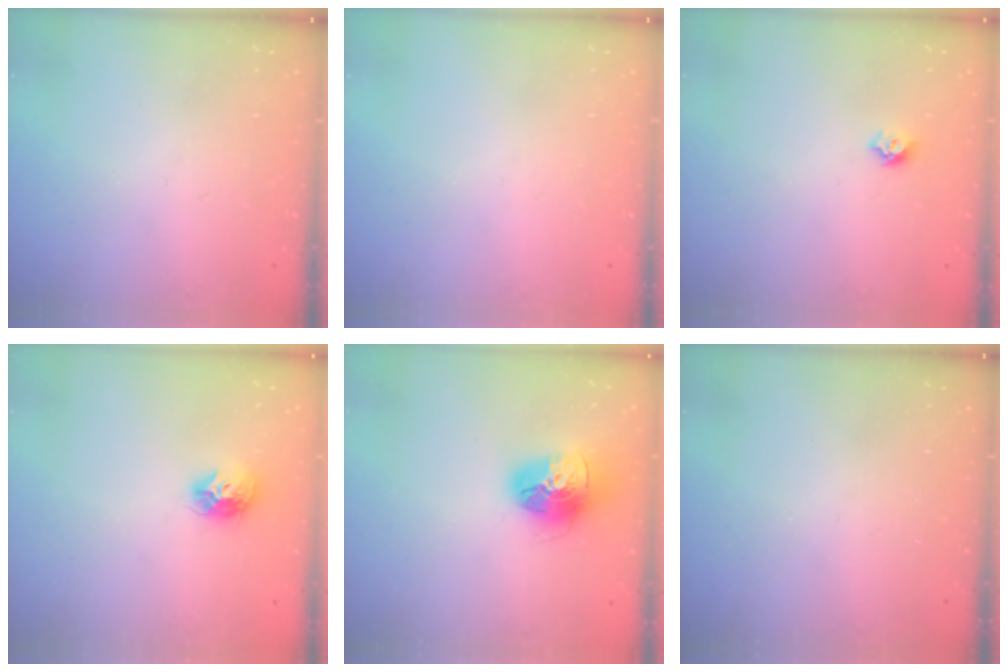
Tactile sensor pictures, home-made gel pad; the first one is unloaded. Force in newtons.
{"total": 0.0}
{"total": 4.9, "press": 4.8, "slide": 0.8}
{"total": 9.3, "press": 9.3, "slide": 0.3}
{"total": 16.4, "press": 16.3, "slide": 1.8}
{"total": 0.0}